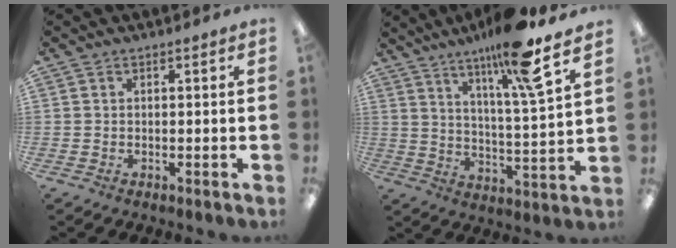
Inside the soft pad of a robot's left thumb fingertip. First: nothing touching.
{"total": 14.7, "force": [10.8, 0.8, 10.0], "torque": [-0.175, -0.054, 0.166]}